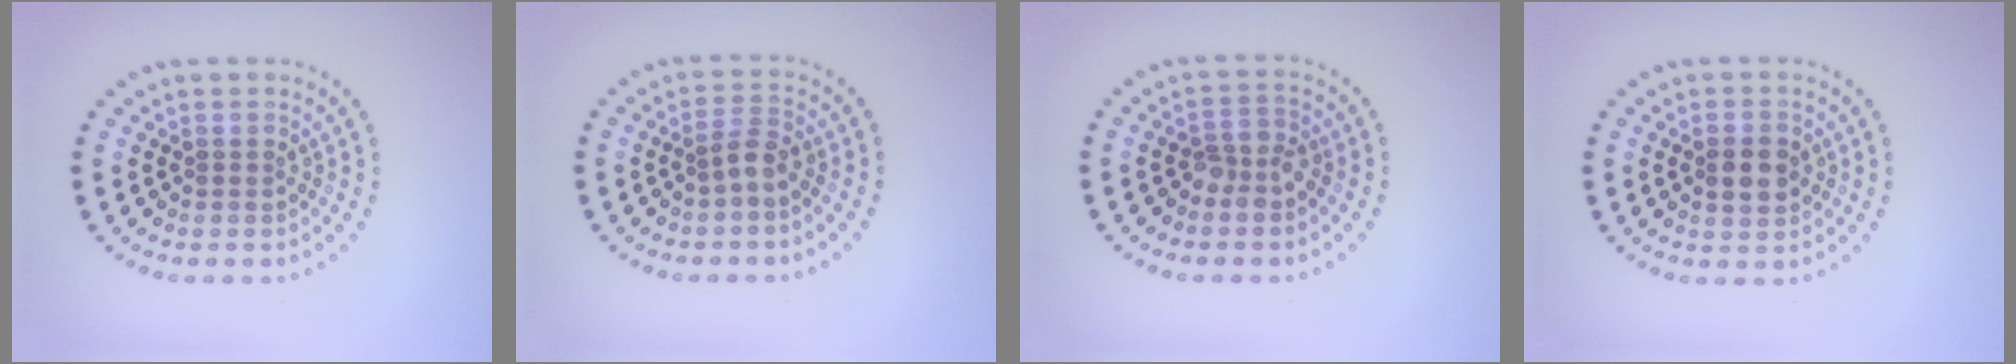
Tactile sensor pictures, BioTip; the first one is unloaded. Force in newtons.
{"total": 1.7, "press": 1.4, "slide": 0.9}
{"total": 2.4, "press": 2.3, "slide": 0.7}
{"total": 3.0, "press": 3.0, "slide": 0.1}